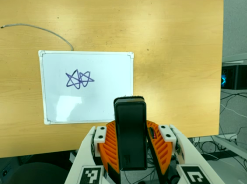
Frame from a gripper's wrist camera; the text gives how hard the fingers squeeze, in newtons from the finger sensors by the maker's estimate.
{"total": 6.3, "left": 5.5, "right": 7.1}